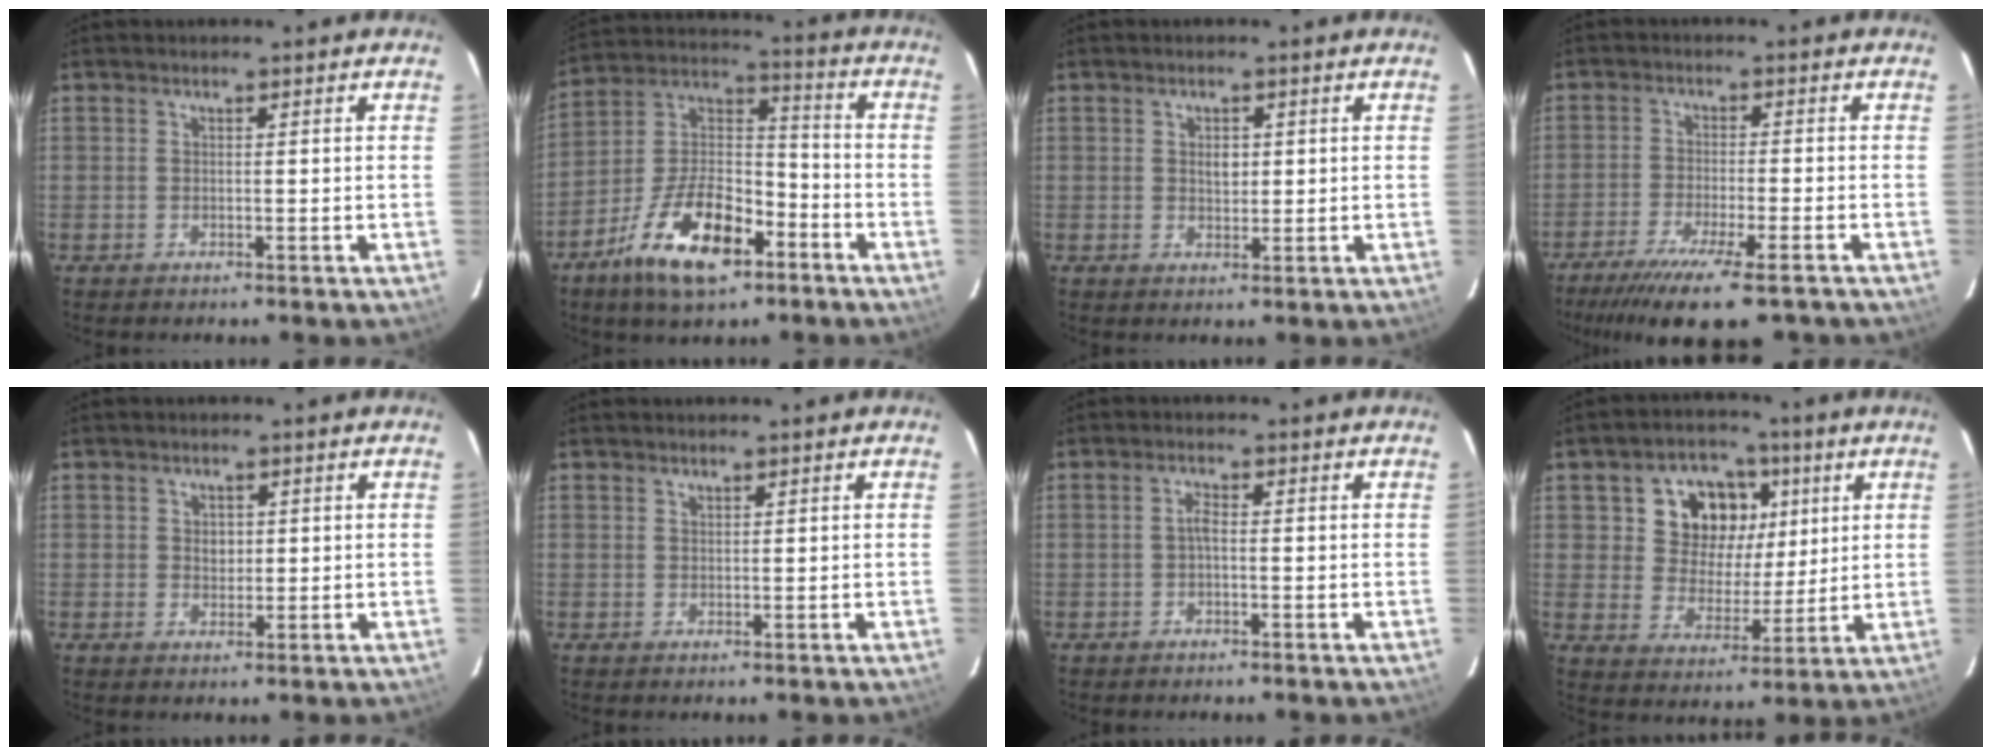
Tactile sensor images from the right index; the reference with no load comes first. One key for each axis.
{"total": 17.4, "fx": -9.6, "fy": 7.8, "fz": 12.2, "tx": -0.246, "ty": 0.007, "tz": -0.167}
{"total": 2.4, "fx": 0.4, "fy": 1.6, "fz": 1.7, "tx": -0.025, "ty": 0.003, "tz": 0.007}
{"total": 13.6, "fx": -10.4, "fy": 2.2, "fz": 8.6, "tx": -0.177, "ty": -0.046, "tz": -0.171}
{"total": 2.2, "fx": 0.3, "fy": 1.9, "fz": 1.1, "tx": -0.015, "ty": 0.003, "tz": 0.005}
{"total": 0.5, "fx": 0.5, "fy": 0.2, "fz": 0.1, "tx": 0.000, "ty": 0.001, "tz": 0.010}
{"total": 1.5, "fx": -0.3, "fy": 0.5, "fz": 1.4, "tx": -0.028, "ty": 0.007, "tz": -0.008}
{"total": 11.9, "fx": 4.1, "fy": 9.6, "fz": 5.7, "tx": -0.118, "ty": 0.020, "tz": 0.073}